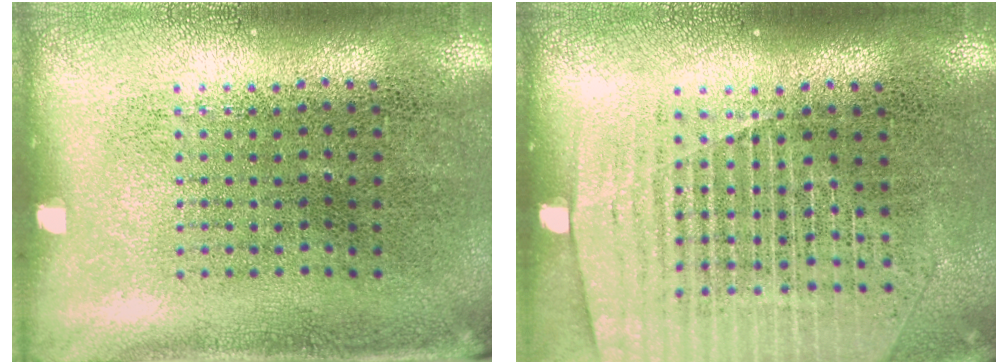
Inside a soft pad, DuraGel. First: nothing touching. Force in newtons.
{"total": 1.5, "press": 1.4, "slide": 0.5}